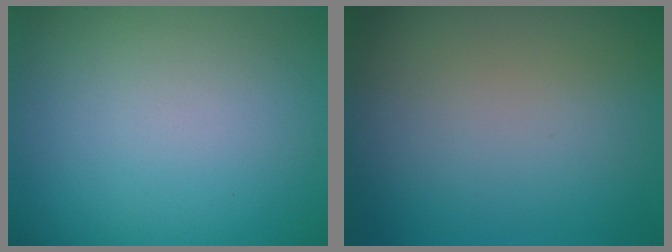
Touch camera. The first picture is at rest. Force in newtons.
{"total": 0.0}